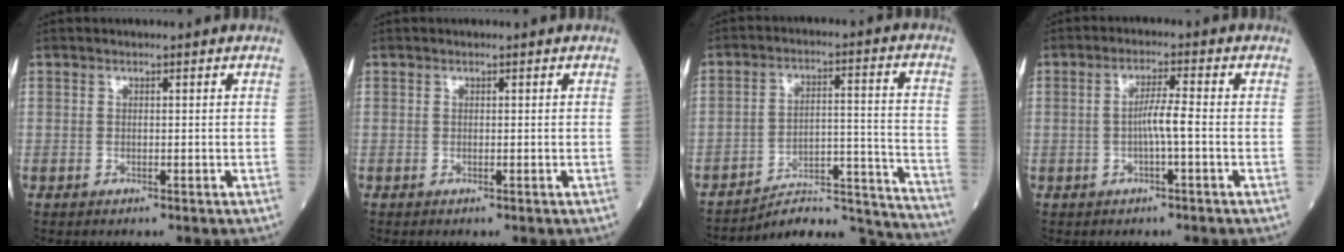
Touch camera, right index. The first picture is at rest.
{"total": 0.0}
{"total": 16.3, "force": [-16.2, 0.1, 2.0], "torque": [-0.010, 0.047, -0.232]}
{"total": 3.7, "force": [-0.7, -0.3, 3.6], "torque": [-0.066, 0.003, -0.013]}